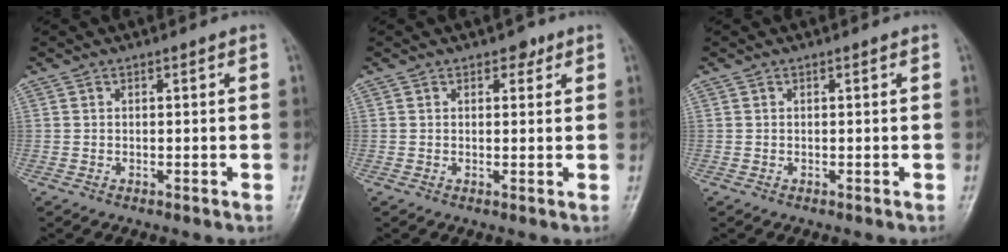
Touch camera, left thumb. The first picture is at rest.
{"total": 2.1, "force": [1.3, 1.4, 1.0], "torque": [0.002, -0.005, 0.015]}
{"total": 0.0}